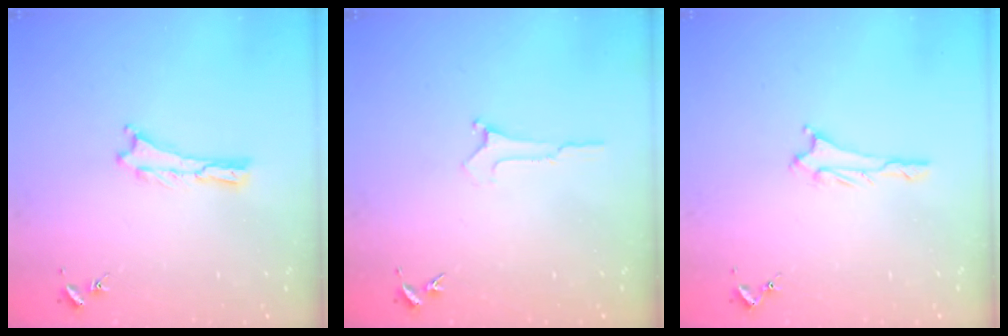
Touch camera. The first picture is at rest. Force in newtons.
{"total": 0.0}
{"total": 1.1, "press": 1.0, "slide": 0.1}